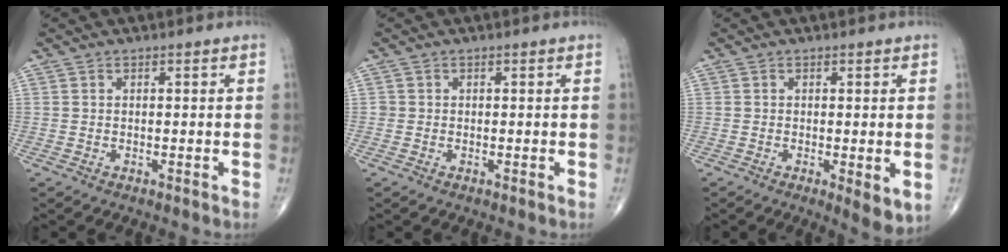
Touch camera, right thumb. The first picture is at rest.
{"total": 0.5, "force": [-0.1, 0.5, 0.0], "torque": [0.003, 0.004, -0.002]}
{"total": 4.3, "force": [-0.8, 1.3, 4.1], "torque": [-0.062, -0.015, -0.013]}